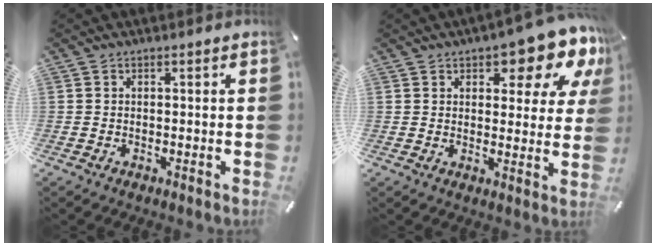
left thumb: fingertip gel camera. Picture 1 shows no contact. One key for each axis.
{"total": 11.6, "fx": 7.6, "fy": 4.8, "fz": 7.4, "tx": -0.079, "ty": -0.057, "tz": 0.125}